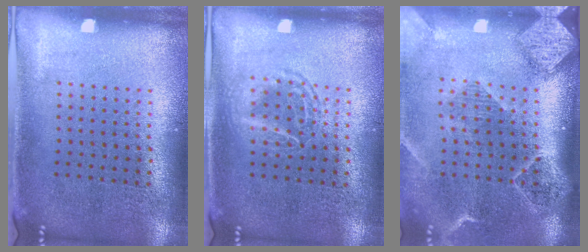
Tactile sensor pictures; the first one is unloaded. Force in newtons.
{"total": 1.2, "press": 1.1, "slide": 0.2}
{"total": 2.5, "press": 2.0, "slide": 1.5}